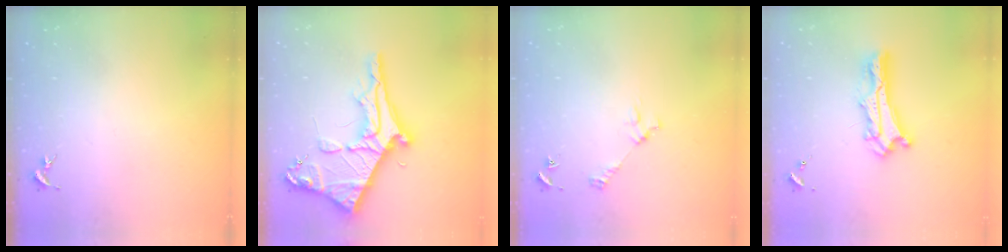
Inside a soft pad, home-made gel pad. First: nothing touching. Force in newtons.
{"total": 9.8, "press": 9.8, "slide": 1.1}
{"total": 3.1, "press": 3.1, "slide": 0.2}
{"total": 6.7, "press": 6.7, "slide": 0.5}